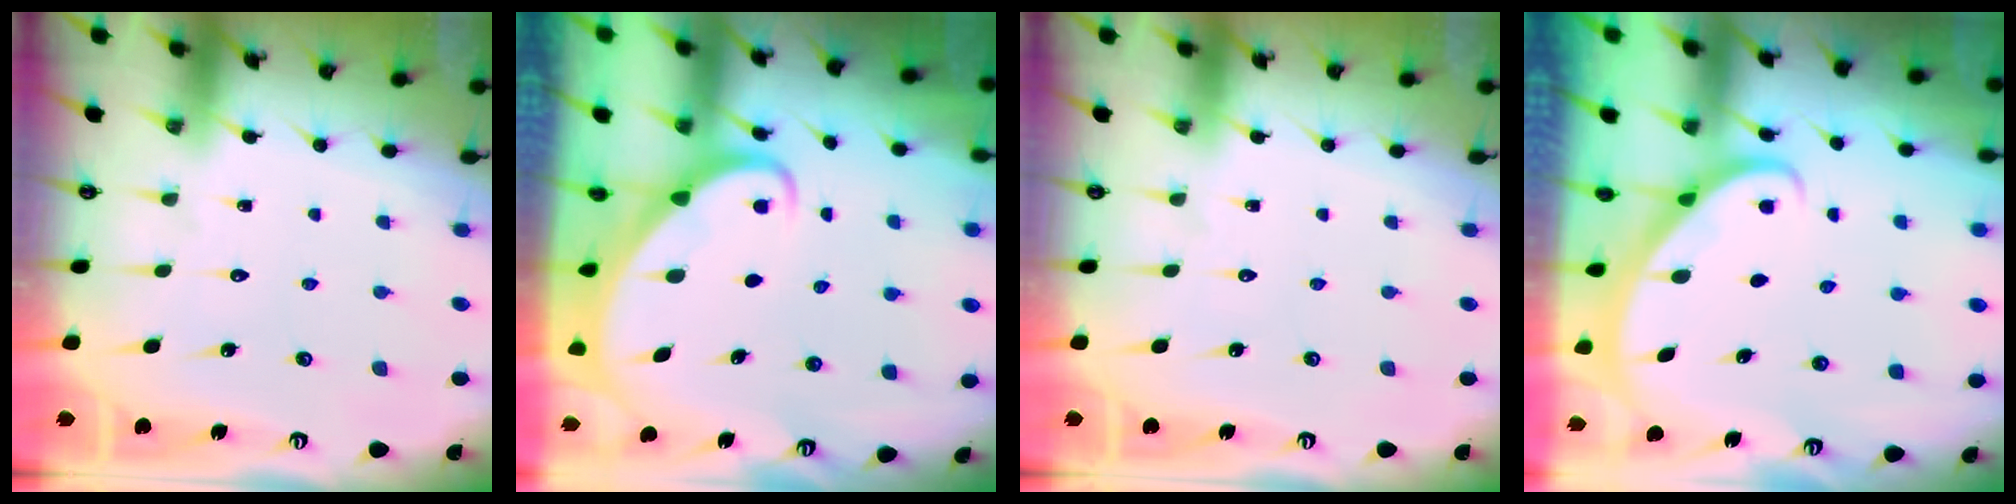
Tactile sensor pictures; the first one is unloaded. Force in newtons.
{"total": 2.4, "press": 2.4, "slide": 0.2}
{"total": 0.0}
{"total": 2.6, "press": 2.6, "slide": 0.1}